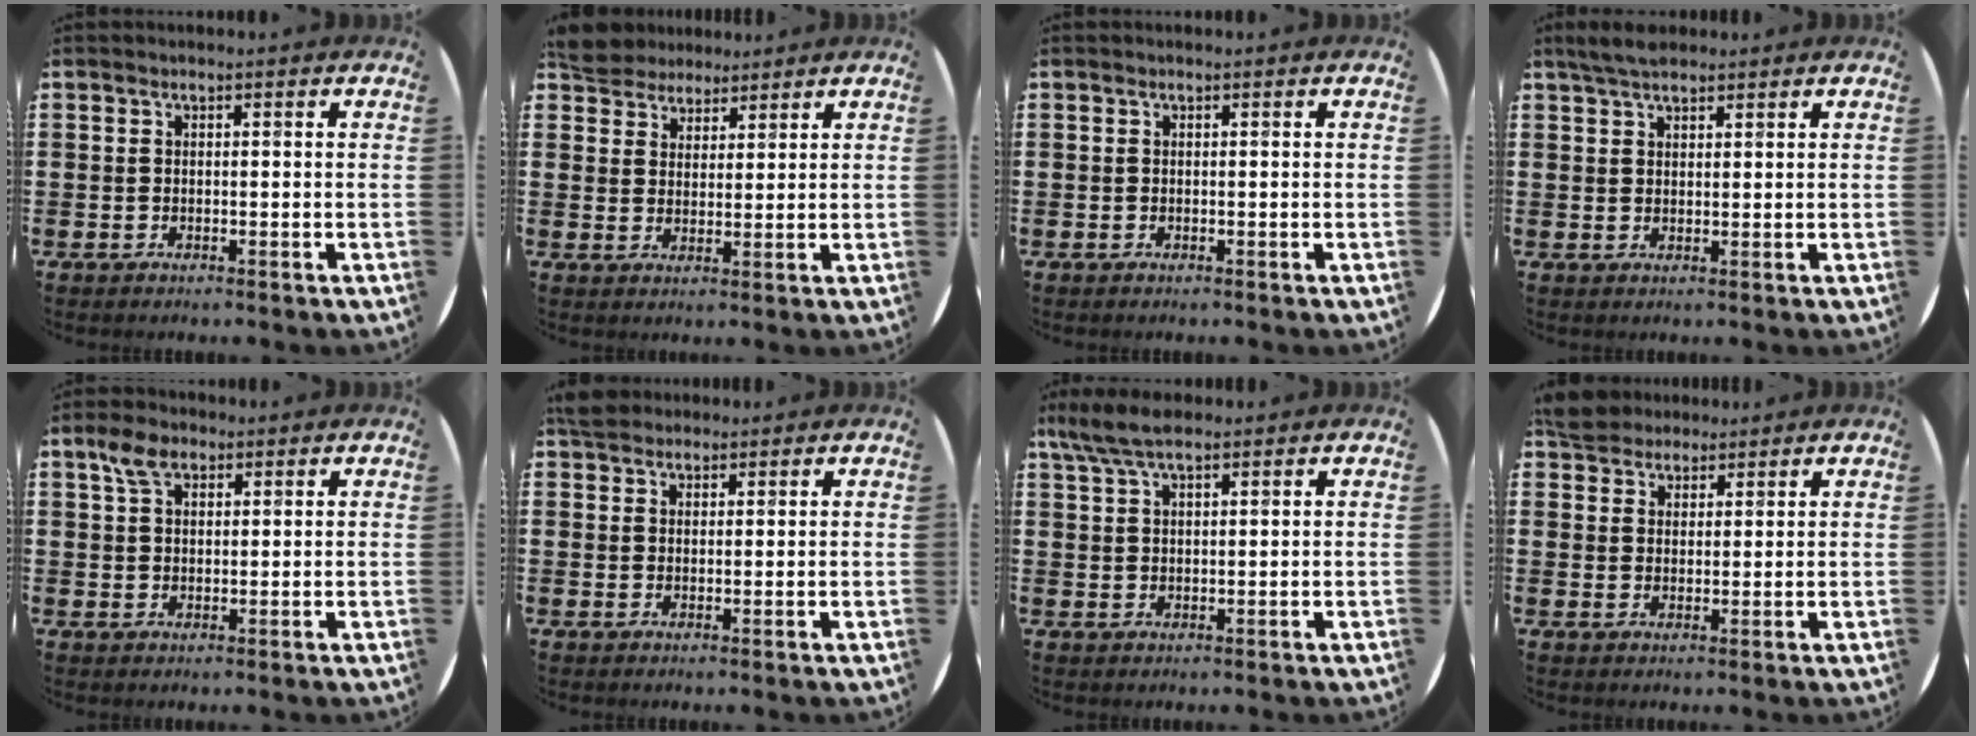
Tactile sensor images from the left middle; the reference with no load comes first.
{"total": 5.4, "force": [5.1, 1.8, 0.2], "torque": [-0.025, -0.007, 0.098]}
{"total": 0.0}
{"total": 3.1, "force": [2.7, 0.9, 1.2], "torque": [-0.029, 0.002, 0.051]}
{"total": 4.0, "force": [2.6, 2.1, 2.2], "torque": [-0.040, 0.006, 0.046]}
{"total": 2.8, "force": [2.6, 1.1, 0.5], "torque": [-0.007, 0.003, 0.048]}
{"total": 4.8, "force": [3.5, 1.4, 2.9], "torque": [-0.064, 0.002, 0.065]}
{"total": 4.8, "force": [4.4, 1.7, 0.5], "torque": [-0.017, -0.003, 0.085]}